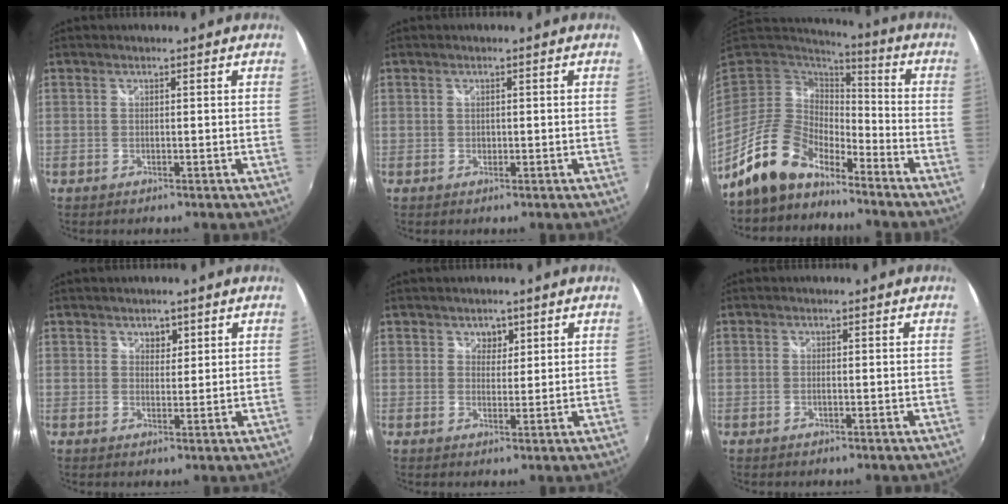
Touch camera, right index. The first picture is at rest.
{"total": 0.6, "force": [0.0, 0.5, 0.2], "torque": [0.000, -0.001, 0.000]}
{"total": 12.4, "force": [-10.0, 4.9, 5.5], "torque": [-0.117, 0.006, -0.187]}
{"total": 2.0, "force": [1.2, 1.5, 0.6], "torque": [-0.004, 0.003, 0.020]}
{"total": 2.4, "force": [1.3, 1.9, 0.4], "torque": [-0.001, 0.005, 0.021]}
{"total": 0.6, "force": [-0.2, 0.0, 0.6], "torque": [-0.012, 0.001, -0.006]}